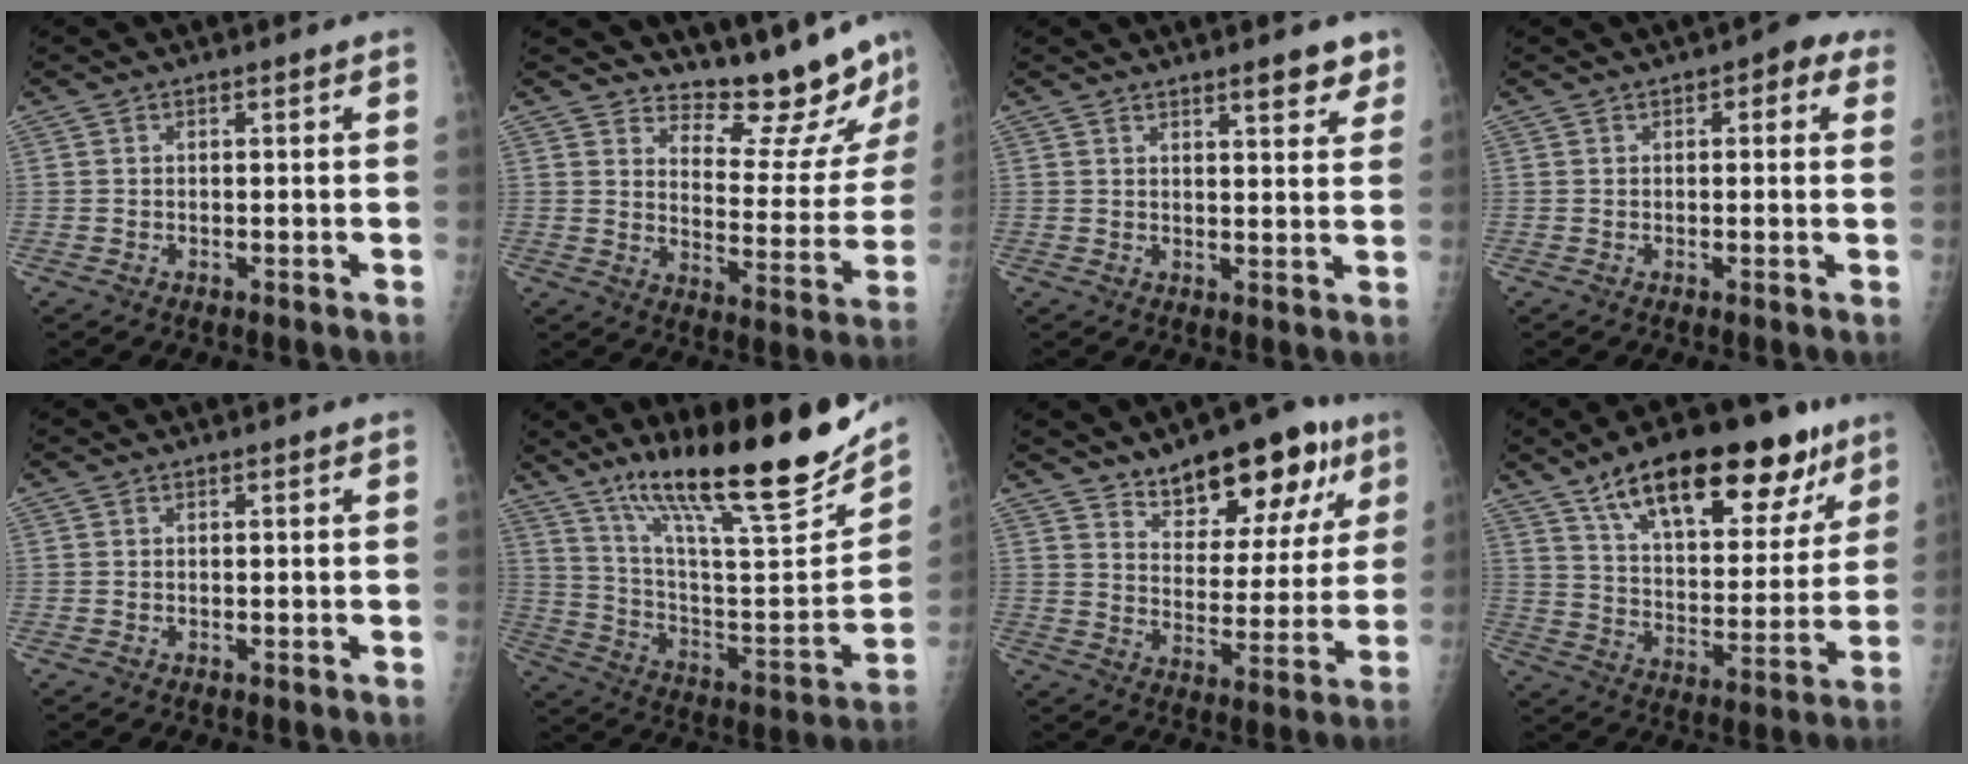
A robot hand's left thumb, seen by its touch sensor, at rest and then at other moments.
{"total": 16.0, "force": [15.0, 3.3, 4.4], "torque": [-0.021, -0.143, 0.195]}
{"total": 5.4, "force": [3.9, 1.5, 3.4], "torque": [-0.026, -0.022, 0.049]}
{"total": 4.0, "force": [1.8, 1.9, 3.0], "torque": [-0.016, 0.002, 0.011]}
{"total": 0.0}
{"total": 27.2, "force": [19.3, 5.0, 18.6], "torque": [-0.271, -0.078, 0.323]}
{"total": 16.9, "force": [10.8, 7.7, 10.5], "torque": [-0.094, -0.053, 0.162]}
{"total": 25.0, "force": [15.3, 10.6, 16.7], "torque": [-0.212, -0.032, 0.241]}